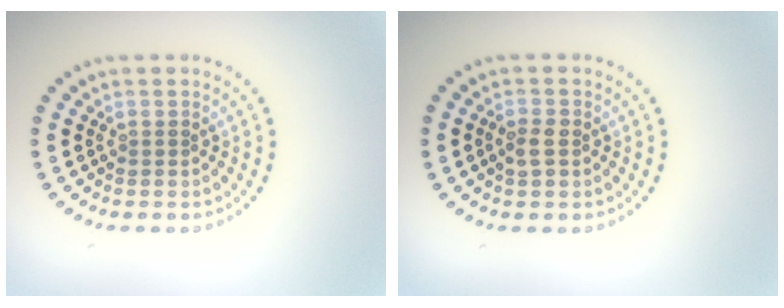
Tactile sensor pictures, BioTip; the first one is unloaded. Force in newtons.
{"total": 1.6, "press": 1.5, "slide": 0.3}